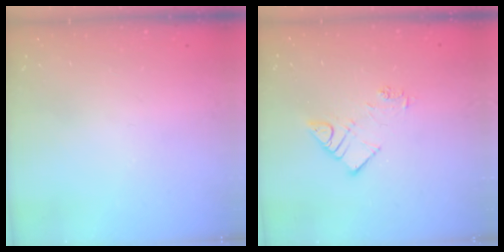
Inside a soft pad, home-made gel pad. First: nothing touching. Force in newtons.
{"total": 7.7, "press": 7.7, "slide": 0.2}